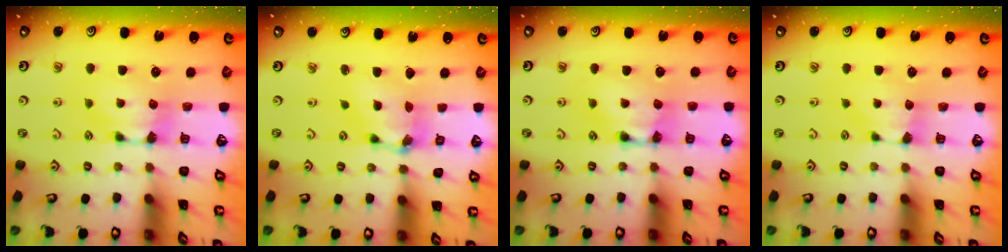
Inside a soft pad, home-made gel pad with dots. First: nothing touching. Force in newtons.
{"total": 6.8, "press": 6.5, "slide": 2.0}
{"total": 2.3, "press": 2.3, "slide": 0.0}
{"total": 0.8, "press": 0.7, "slide": 0.5}